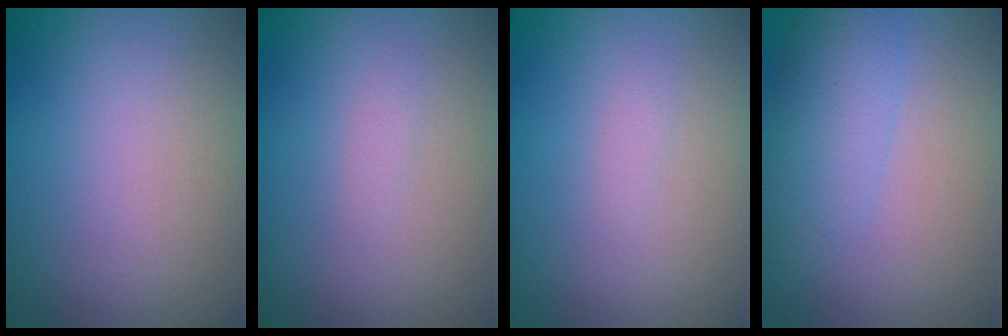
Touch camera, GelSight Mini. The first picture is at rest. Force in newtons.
{"total": 0.5, "press": 0.5, "slide": 0.0}
{"total": 0.5, "press": 0.5, "slide": 0.0}
{"total": 2.2, "press": 2.2, "slide": 0.1}